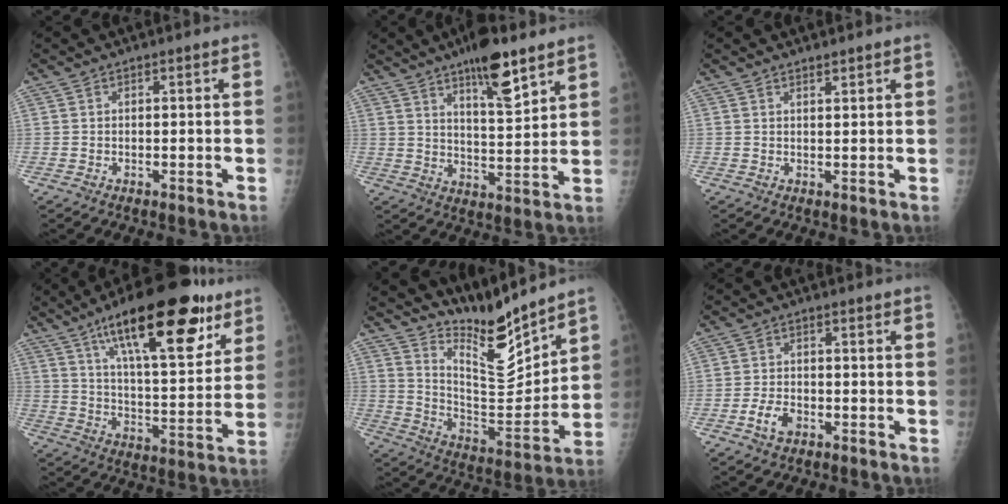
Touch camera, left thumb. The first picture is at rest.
{"total": 11.5, "force": [7.5, 2.8, 8.3], "torque": [-0.118, -0.045, 0.121]}
{"total": 1.2, "force": [1.1, 0.1, 0.5], "torque": [-0.004, -0.009, 0.019]}
{"total": 24.7, "force": [14.1, 8.1, 18.5], "torque": [-0.256, -0.043, 0.224]}
{"total": 14.3, "force": [12.7, 2.4, 6.2], "torque": [-0.065, -0.109, 0.232]}
{"total": 3.8, "force": [-1.9, 2.3, 2.4], "torque": [-0.044, 0.011, -0.034]}